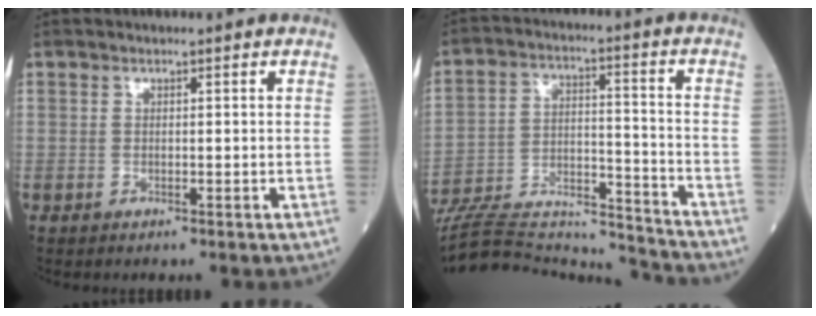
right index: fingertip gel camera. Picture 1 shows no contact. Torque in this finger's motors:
{"motor_torque": [-0.42, -0.54, -0.45, -0.21]}